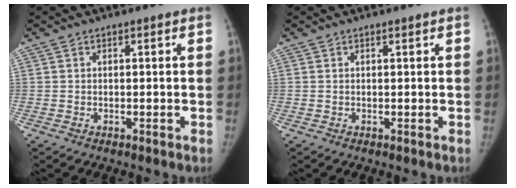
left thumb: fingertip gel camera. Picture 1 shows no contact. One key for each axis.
{"total": 0.0}